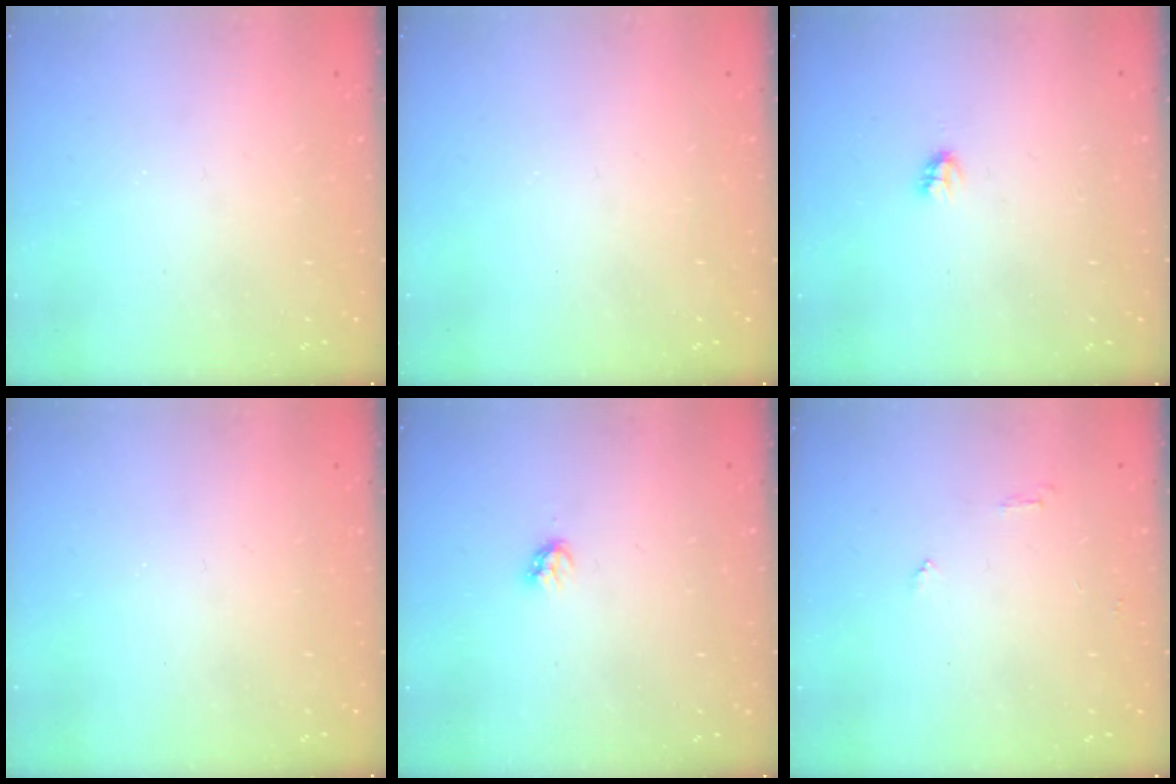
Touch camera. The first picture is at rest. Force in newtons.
{"total": 0.0}
{"total": 2.2, "press": 2.2, "slide": 0.2}
{"total": 0.0}
{"total": 2.4, "press": 2.4, "slide": 0.3}
{"total": 3.9, "press": 3.9, "slide": 0.4}